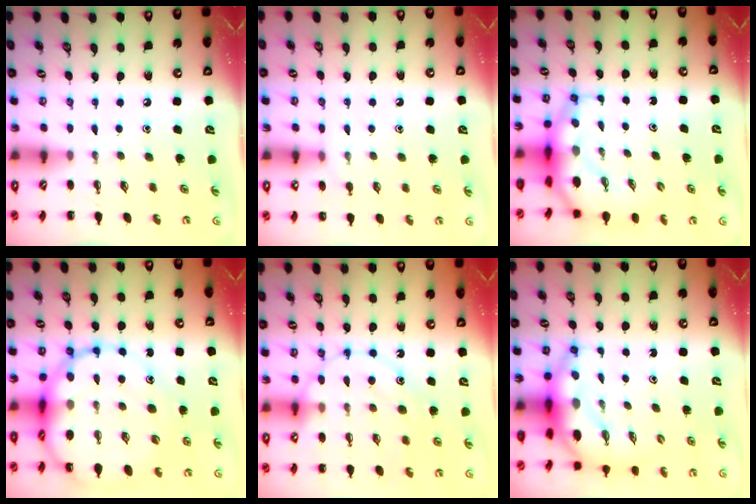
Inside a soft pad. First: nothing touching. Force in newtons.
{"total": 5.7, "press": 5.5, "slide": 1.5}
{"total": 7.5, "press": 7.2, "slide": 1.9}
{"total": 19.0, "press": 18.6, "slide": 3.5}
{"total": 13.1, "press": 13.1, "slide": 0.8}
{"total": 7.0, "press": 6.9, "slide": 1.6}